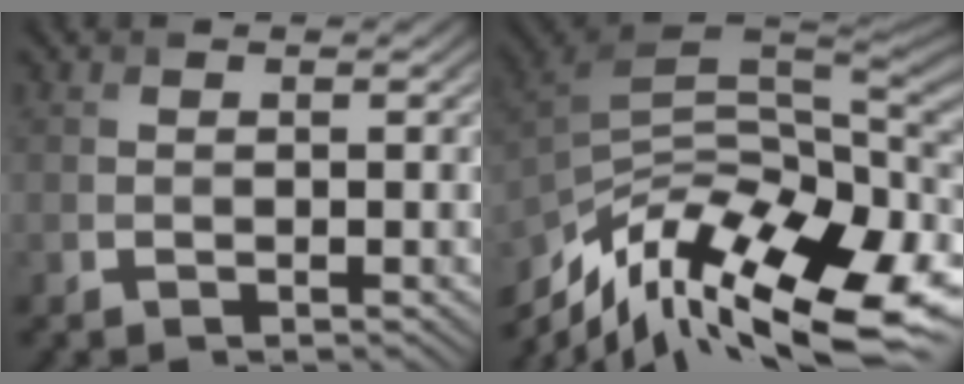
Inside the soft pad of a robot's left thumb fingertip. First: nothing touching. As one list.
[{"total": 17.4, "force": [-9.2, 7.3, 12.8], "torque": [-0.261, -0.005, -0.158]}]